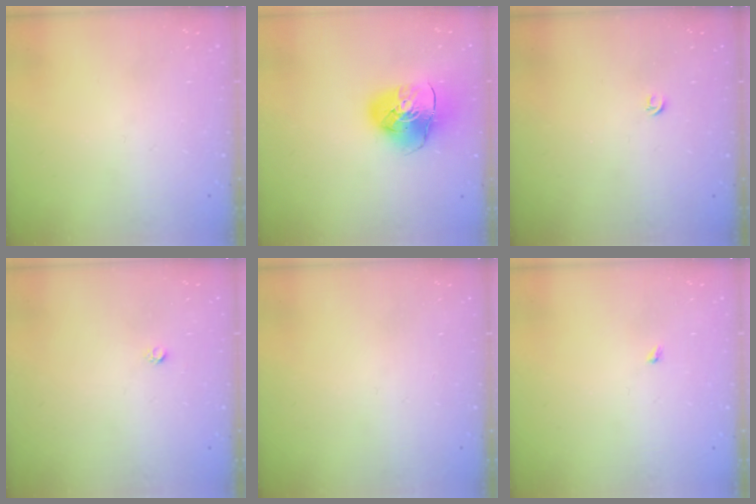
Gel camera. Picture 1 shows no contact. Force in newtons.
{"total": 10.6, "press": 10.5, "slide": 1.2}
{"total": 3.4, "press": 3.4, "slide": 0.5}
{"total": 1.6, "press": 1.5, "slide": 0.1}
{"total": 0.0}
{"total": 1.9, "press": 1.9, "slide": 0.3}